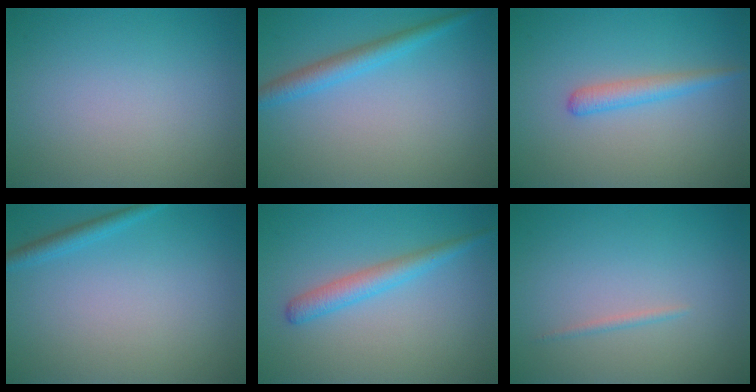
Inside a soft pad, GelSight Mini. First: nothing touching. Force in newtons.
{"total": 2.6, "press": 2.6, "slide": 0.1}
{"total": 2.0, "press": 1.9, "slide": 0.1}
{"total": 1.5, "press": 1.5, "slide": 0.1}
{"total": 2.7, "press": 2.6, "slide": 0.1}
{"total": 0.6, "press": 0.6, "slide": 0.1}